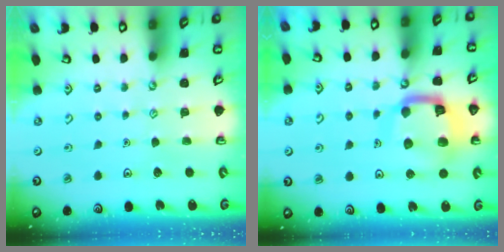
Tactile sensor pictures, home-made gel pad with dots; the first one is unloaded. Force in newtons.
{"total": 13.5, "press": 13.4, "slide": 1.3}